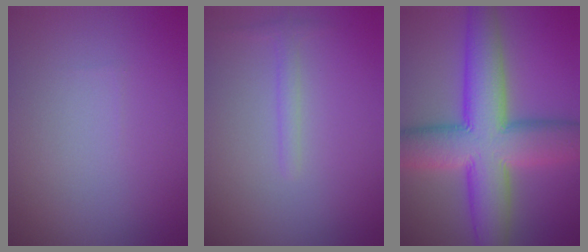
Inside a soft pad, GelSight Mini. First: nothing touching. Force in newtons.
{"total": 1.1, "press": 1.1, "slide": 0.0}
{"total": 11.8, "press": 11.8, "slide": 0.3}